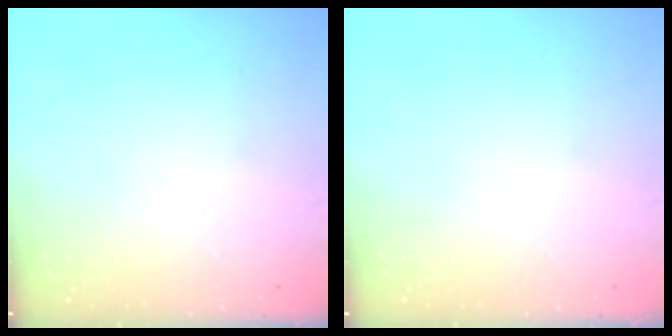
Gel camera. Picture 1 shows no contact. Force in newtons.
{"total": 0.0}